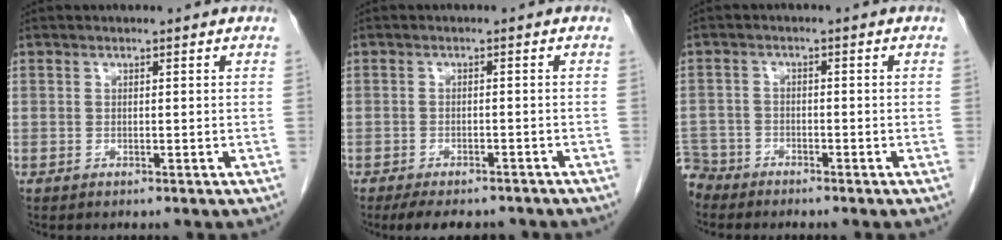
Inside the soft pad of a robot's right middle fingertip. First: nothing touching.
{"total": 8.5, "force": [-7.2, 3.0, 3.5], "torque": [-0.050, -0.006, -0.094]}
{"total": 4.6, "force": [-4.2, 1.7, -0.6], "torque": [0.017, -0.006, -0.085]}